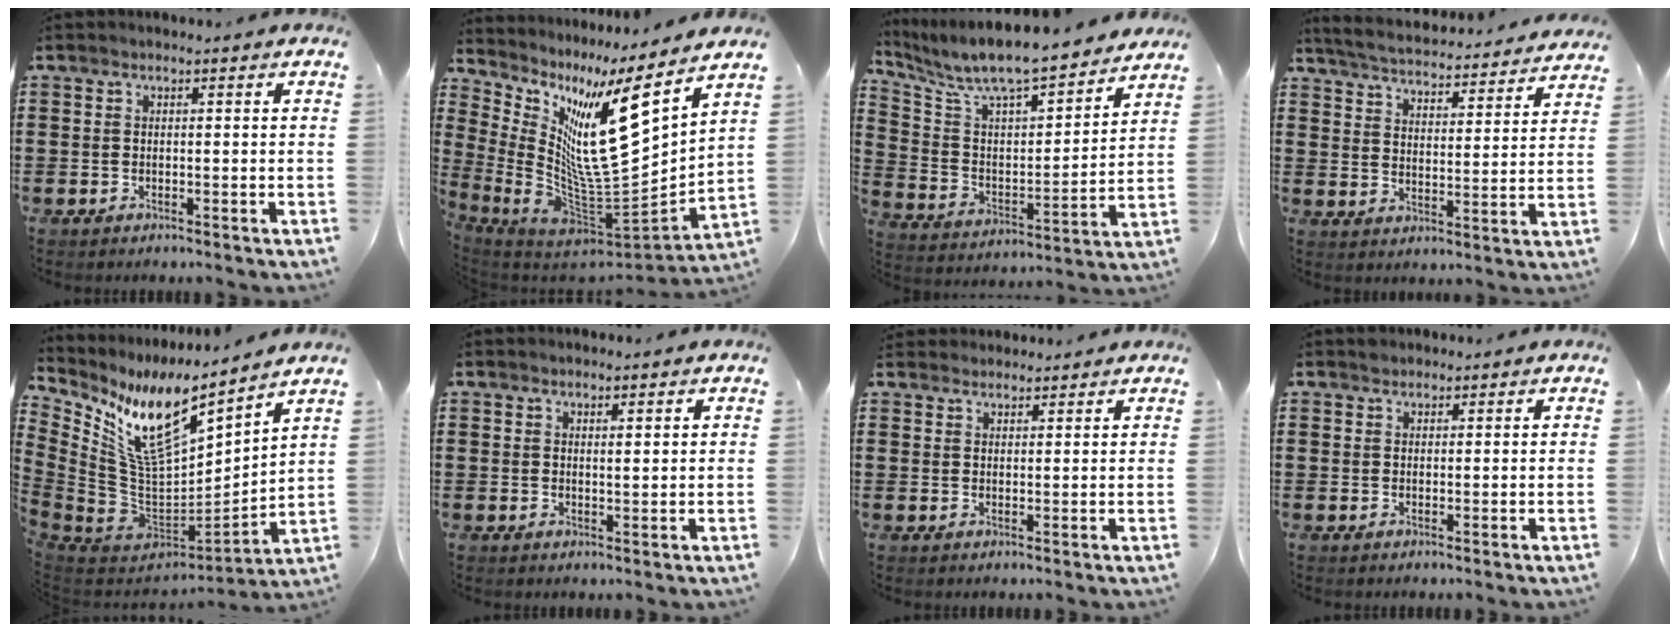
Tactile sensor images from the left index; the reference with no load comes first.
{"total": 15.7, "force": [4.4, 4.5, 14.4], "torque": [-0.251, -0.049, 0.065]}
{"total": 7.4, "force": [6.8, 0.7, 3.0], "torque": [-0.091, -0.057, 0.111]}
{"total": 4.0, "force": [3.9, -0.4, 0.4], "torque": [-0.033, -0.035, 0.060]}
{"total": 13.4, "force": [8.2, 4.5, 9.5], "torque": [-0.202, -0.064, 0.142]}
{"total": 1.6, "force": [1.4, 0.2, 0.7], "torque": [-0.015, 0.000, 0.026]}
{"total": 2.3, "force": [2.2, 0.5, -0.1], "torque": [-0.004, -0.001, 0.044]}
{"total": 1.2, "force": [1.1, 0.6, 0.0], "torque": [-0.002, 0.001, 0.023]}